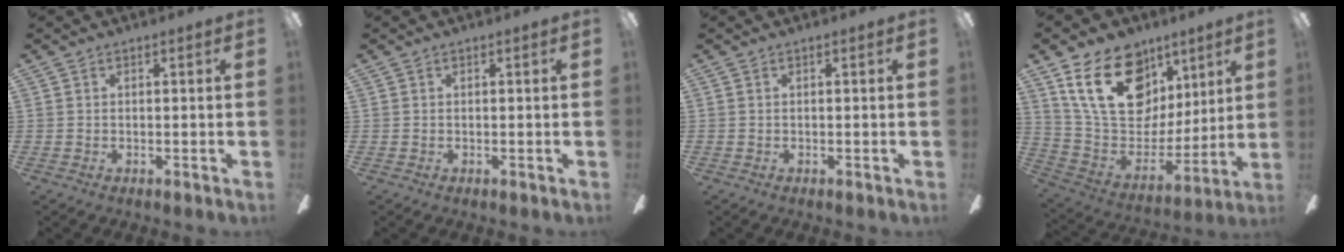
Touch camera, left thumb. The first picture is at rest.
{"total": 0.0}
{"total": 0.0}
{"total": 23.6, "force": [12.0, 15.4, 13.2], "torque": [-0.234, -0.049, 0.217]}